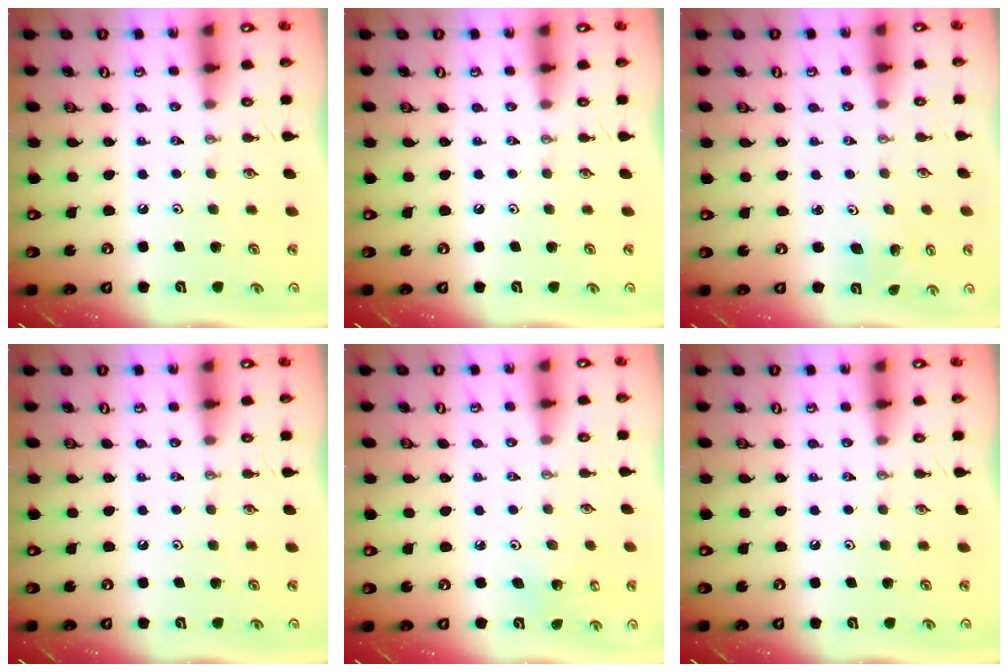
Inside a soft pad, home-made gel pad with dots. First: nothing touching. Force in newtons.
{"total": 0.0}
{"total": 1.9, "press": 1.9, "slide": 0.2}
{"total": 0.0}
{"total": 2.7, "press": 2.7, "slide": 0.2}
{"total": 0.0}